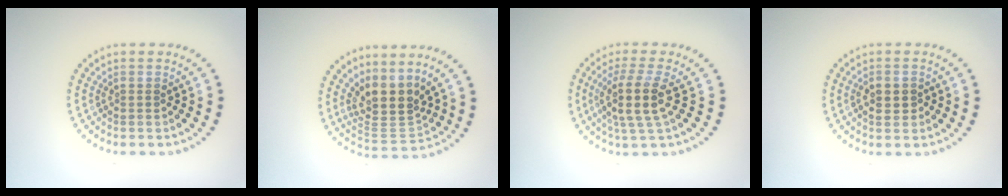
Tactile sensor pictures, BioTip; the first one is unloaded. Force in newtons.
{"total": 4.1, "press": 3.1, "slide": 2.7}
{"total": 3.7, "press": 3.0, "slide": 2.2}
{"total": 1.6, "press": 1.6, "slide": 0.2}